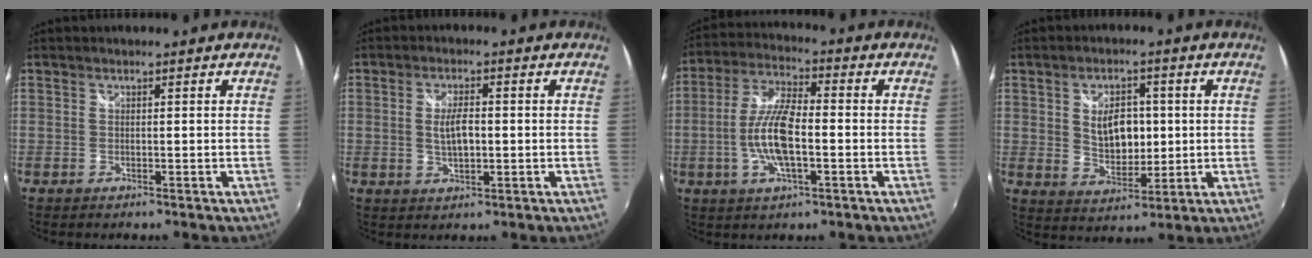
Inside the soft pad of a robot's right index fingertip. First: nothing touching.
{"total": 4.8, "force": [-0.1, 1.9, 4.4], "torque": [-0.083, 0.000, 0.001]}
{"total": 11.0, "force": [-2.5, 3.4, 10.2], "torque": [-0.210, 0.002, -0.050]}
{"total": 8.7, "force": [1.1, 5.3, 6.7], "torque": [-0.113, 0.001, 0.029]}